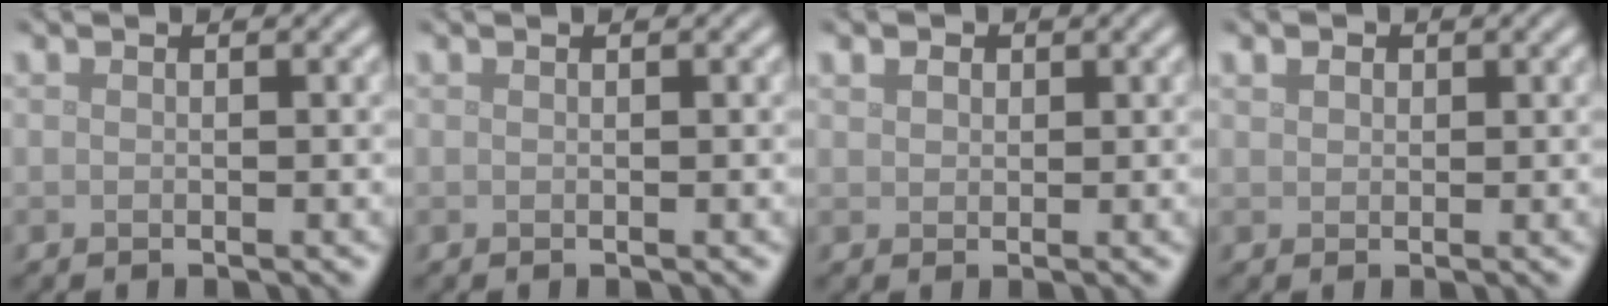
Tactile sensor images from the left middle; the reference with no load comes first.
{"total": 0.0}
{"total": 1.4, "force": [0.8, 1.1, 0.5], "torque": [-0.010, 0.005, 0.006]}
{"total": 1.1, "force": [0.6, 0.9, 0.3], "torque": [-0.005, 0.001, 0.006]}